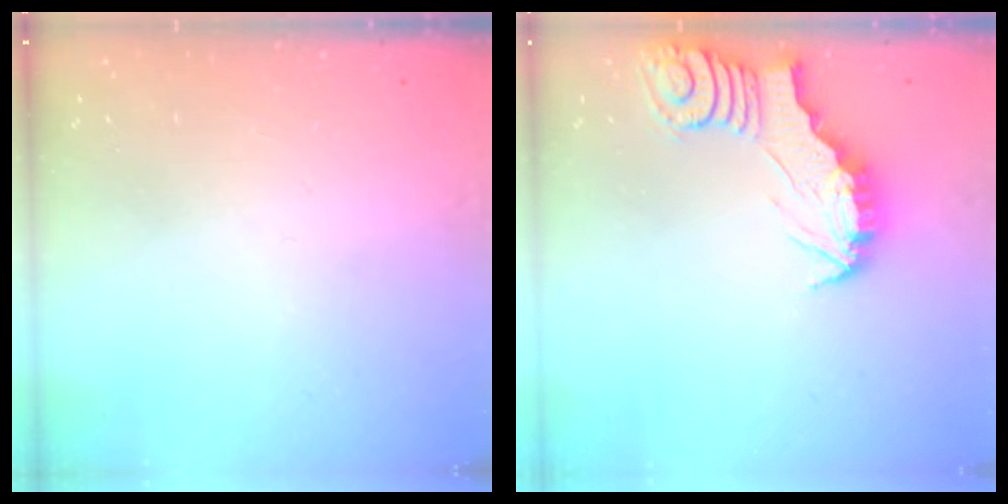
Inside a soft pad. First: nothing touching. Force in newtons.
{"total": 3.0, "press": 3.0, "slide": 0.3}